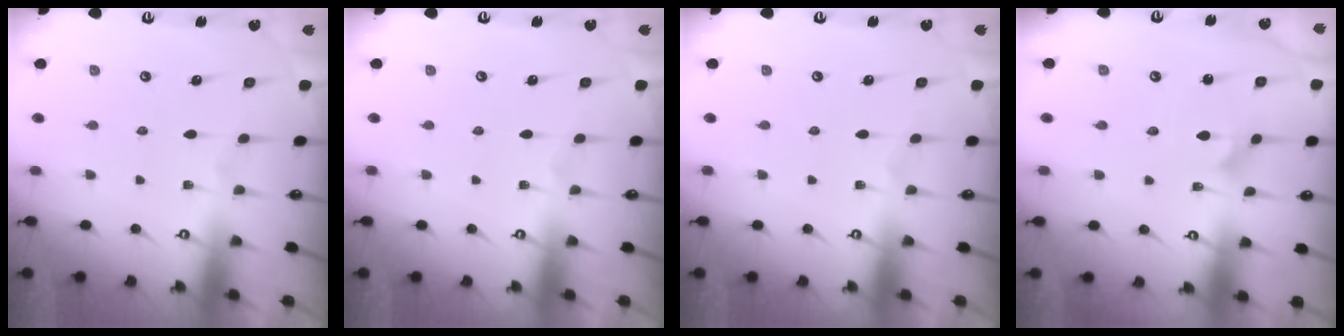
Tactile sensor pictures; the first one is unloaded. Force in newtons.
{"total": 0.0}
{"total": 0.0}
{"total": 2.0, "press": 2.0, "slide": 0.1}